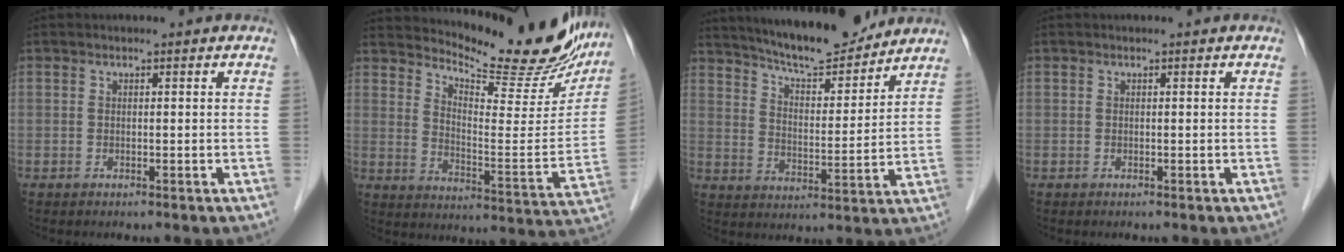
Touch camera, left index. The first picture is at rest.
{"total": 20.6, "force": [18.8, 3.8, 7.5], "torque": [-0.109, -0.067, 0.248]}
{"total": 13.3, "force": [12.2, 1.7, 4.8], "torque": [-0.079, -0.002, 0.196]}
{"total": 0.0}